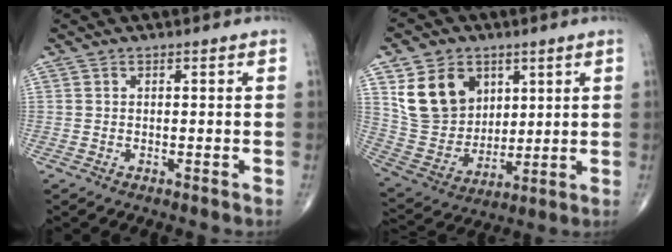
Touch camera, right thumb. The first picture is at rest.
{"total": 15.1, "force": [6.1, 11.6, 7.5], "torque": [-0.107, -0.025, 0.130]}